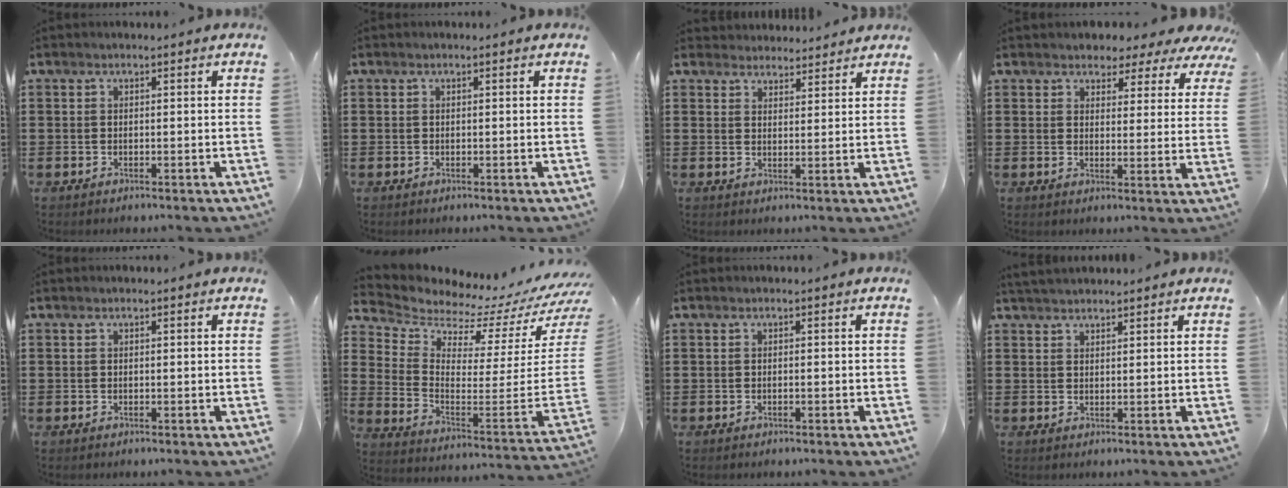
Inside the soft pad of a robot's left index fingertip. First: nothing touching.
{"total": 0.0}
{"total": 3.2, "force": [3.1, 0.7, -0.3], "torque": [-0.005, -0.005, 0.059]}
{"total": 3.6, "force": [3.2, 1.6, 0.6], "torque": [-0.024, -0.014, 0.052]}
{"total": 0.0}
{"total": 3.0, "force": [3.0, 0.3, 0.5], "torque": [-0.028, -0.066, 0.041]}
{"total": 0.0}
{"total": 2.1, "force": [2.0, 0.5, 0.1], "torque": [-0.007, 0.001, 0.041]}